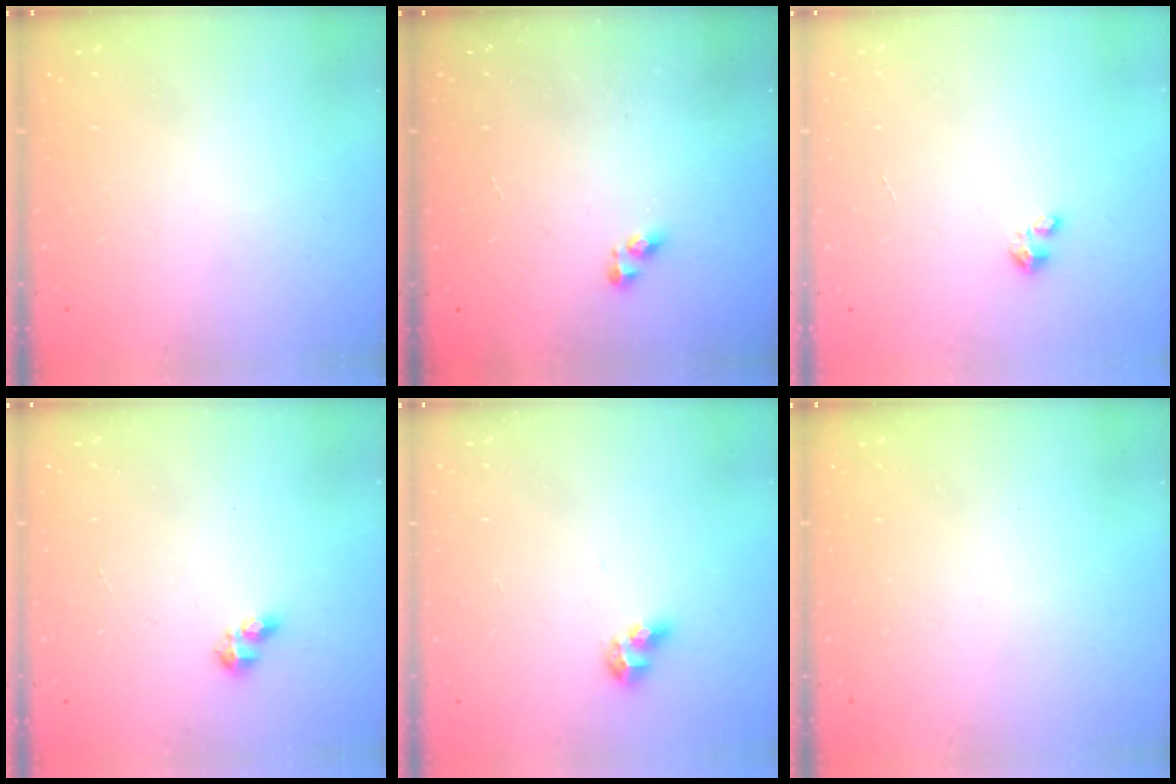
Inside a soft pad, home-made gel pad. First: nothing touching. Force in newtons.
{"total": 4.1, "press": 4.1, "slide": 0.5}
{"total": 1.5, "press": 1.5, "slide": 0.1}
{"total": 2.9, "press": 2.9, "slide": 0.3}
{"total": 5.4, "press": 5.3, "slide": 1.1}
{"total": 0.0}